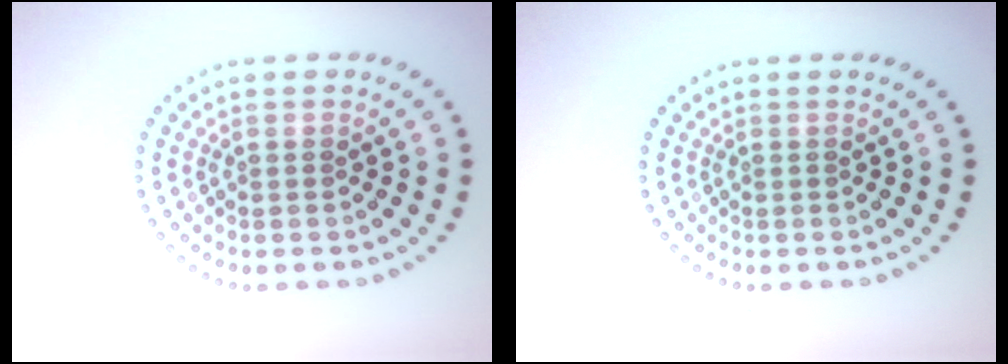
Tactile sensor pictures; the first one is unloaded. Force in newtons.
{"total": 0.0}